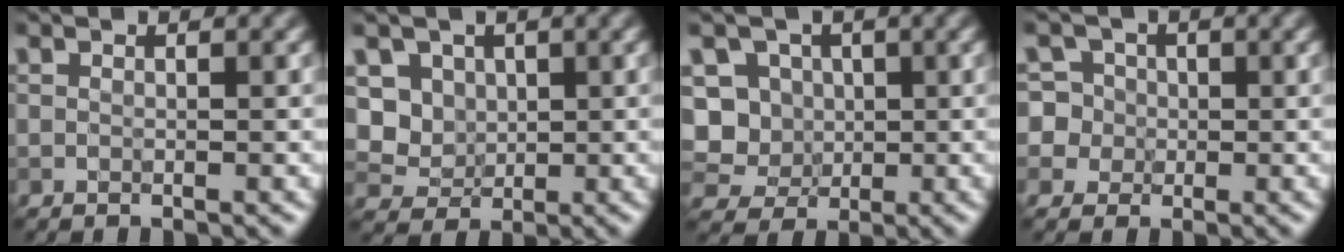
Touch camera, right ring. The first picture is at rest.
{"total": 3.9, "force": [1.0, 3.5, 1.5], "torque": [-0.034, -0.003, 0.027]}
{"total": 7.4, "force": [0.6, 6.8, 2.8], "torque": [-0.052, 0.030, -0.004]}
{"total": 6.5, "force": [1.1, 6.1, 2.0], "torque": [-0.032, 0.041, -0.009]}